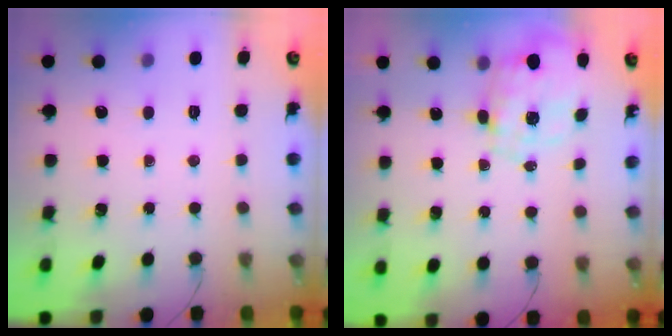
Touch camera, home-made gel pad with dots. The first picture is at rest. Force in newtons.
{"total": 2.5, "press": 2.3, "slide": 0.9}